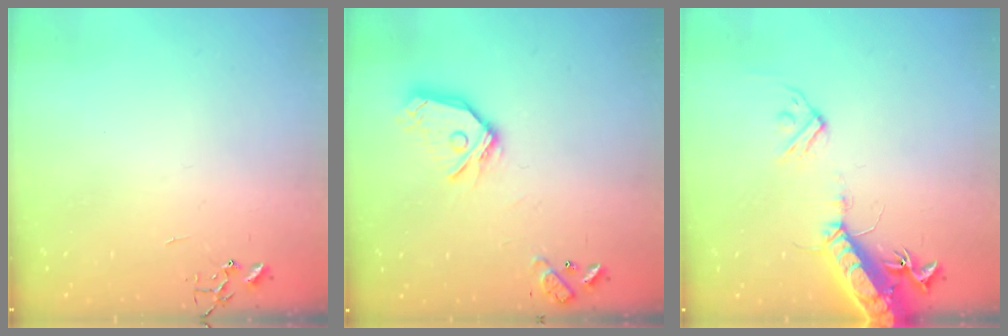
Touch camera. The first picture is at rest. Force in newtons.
{"total": 15.0, "press": 14.9, "slide": 2.2}
{"total": 17.3, "press": 16.8, "slide": 3.9}